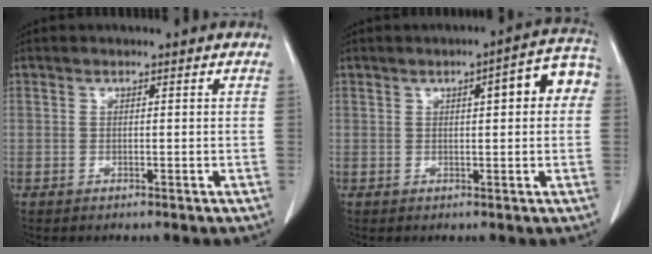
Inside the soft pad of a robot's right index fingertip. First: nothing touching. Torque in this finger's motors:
{"motor_torque": [0.25, 0.16, 0.17, 0.02]}